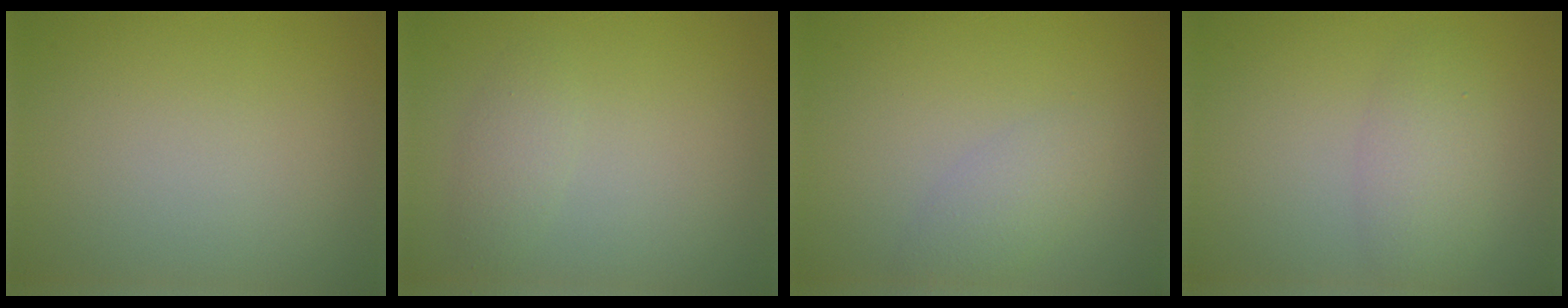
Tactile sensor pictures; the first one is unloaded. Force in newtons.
{"total": 1.5, "press": 1.5, "slide": 0.1}
{"total": 2.1, "press": 2.1, "slide": 0.1}
{"total": 2.8, "press": 2.8, "slide": 0.1}